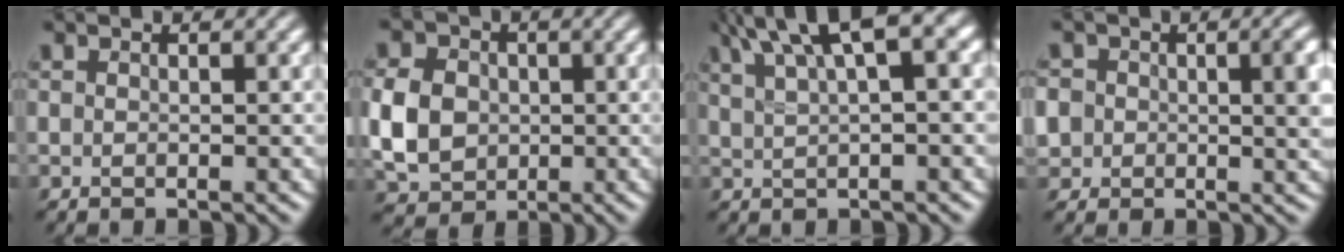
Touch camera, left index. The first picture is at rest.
{"total": 6.1, "force": [-0.2, 5.0, 3.5], "torque": [-0.084, 0.003, -0.010]}
{"total": 8.0, "force": [4.7, 2.1, 6.2], "torque": [-0.102, 0.028, 0.083]}
{"total": 7.2, "force": [0.2, 5.5, 4.6], "torque": [-0.060, 0.001, 0.000]}